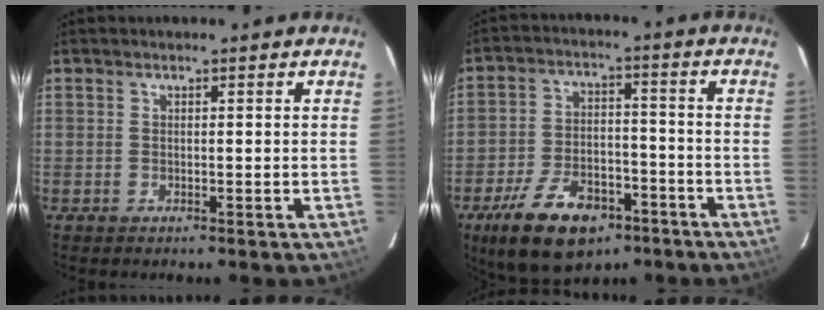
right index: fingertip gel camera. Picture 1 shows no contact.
{"total": 16.0, "force": [-9.7, 8.5, 9.4], "torque": [-0.197, 0.001, -0.152]}